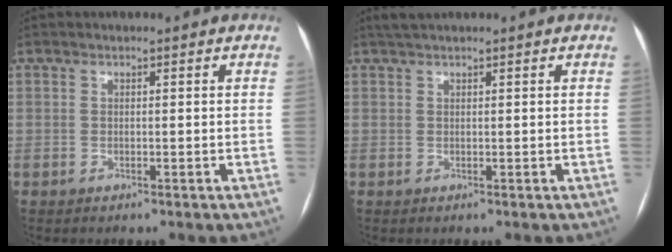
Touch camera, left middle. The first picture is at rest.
{"total": 2.0, "force": [1.7, 0.0, 1.0], "torque": [-0.017, 0.019, 0.032]}